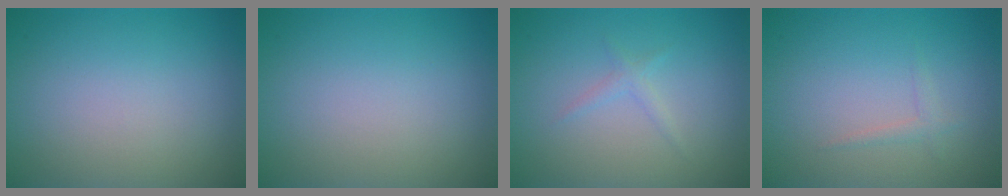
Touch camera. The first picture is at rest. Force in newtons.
{"total": 0.0}
{"total": 0.9, "press": 0.9, "slide": 0.0}
{"total": 0.9, "press": 0.9, "slide": 0.1}